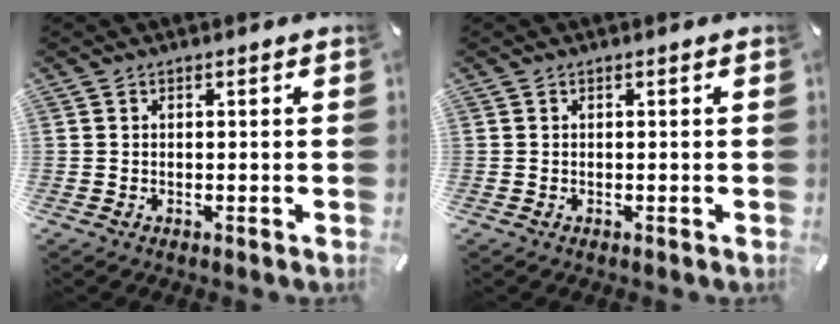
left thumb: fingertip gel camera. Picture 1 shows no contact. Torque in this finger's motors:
{"motor_torque": [0.00, 0.00, 0.01, -0.01, 0.00]}